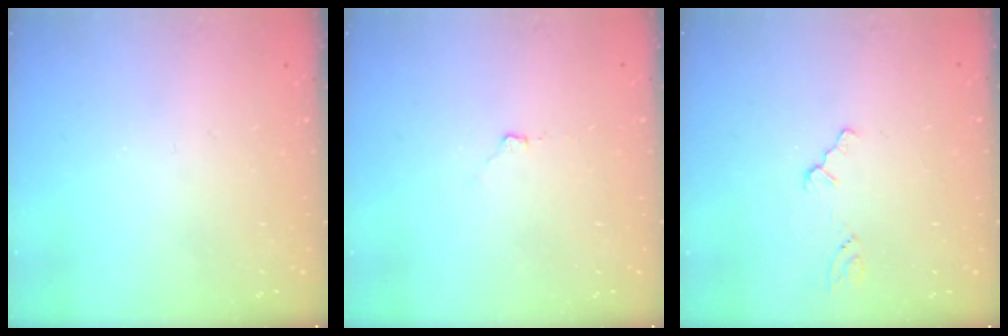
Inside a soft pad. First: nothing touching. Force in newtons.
{"total": 2.9, "press": 2.8, "slide": 0.4}
{"total": 0.0}